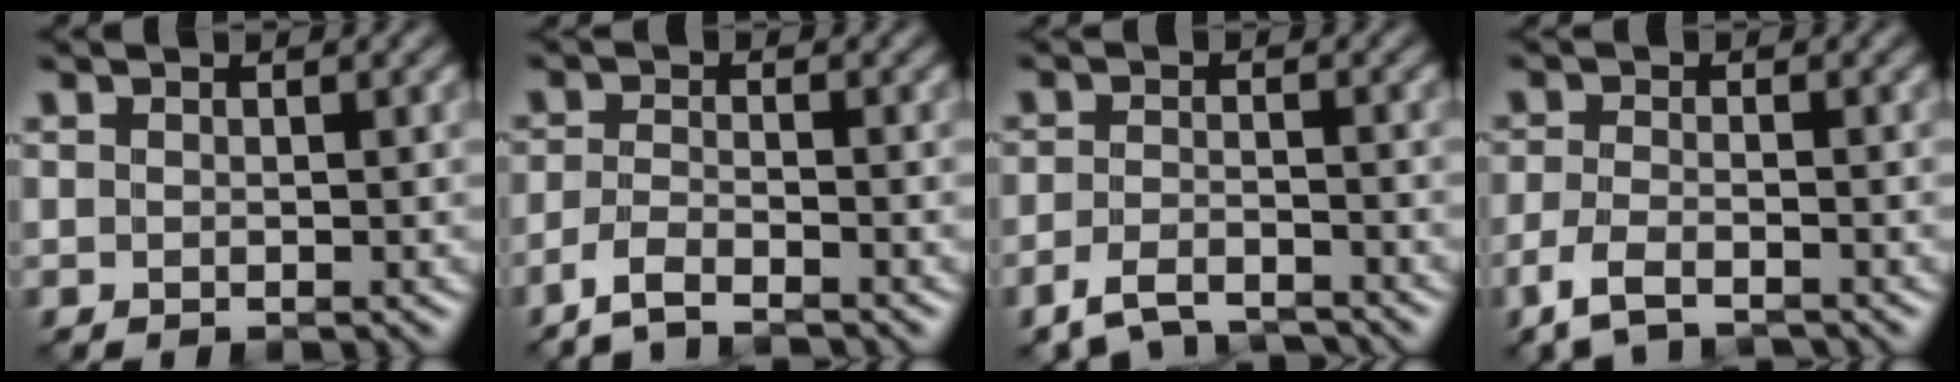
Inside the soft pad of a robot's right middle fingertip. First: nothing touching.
{"total": 2.4, "force": [-2.2, 0.1, 1.1], "torque": [-0.024, 0.003, -0.052]}
{"total": 4.5, "force": [-3.9, 1.3, 1.7], "torque": [-0.037, -0.007, -0.076]}
{"total": 3.5, "force": [-2.7, 0.9, 2.0], "torque": [-0.050, -0.008, -0.062]}